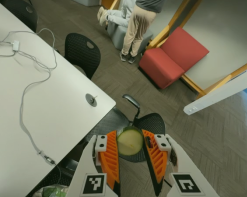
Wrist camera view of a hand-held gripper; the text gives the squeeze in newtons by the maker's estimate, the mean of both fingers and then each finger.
{"total": 9.3, "left": 10.0, "right": 8.6}